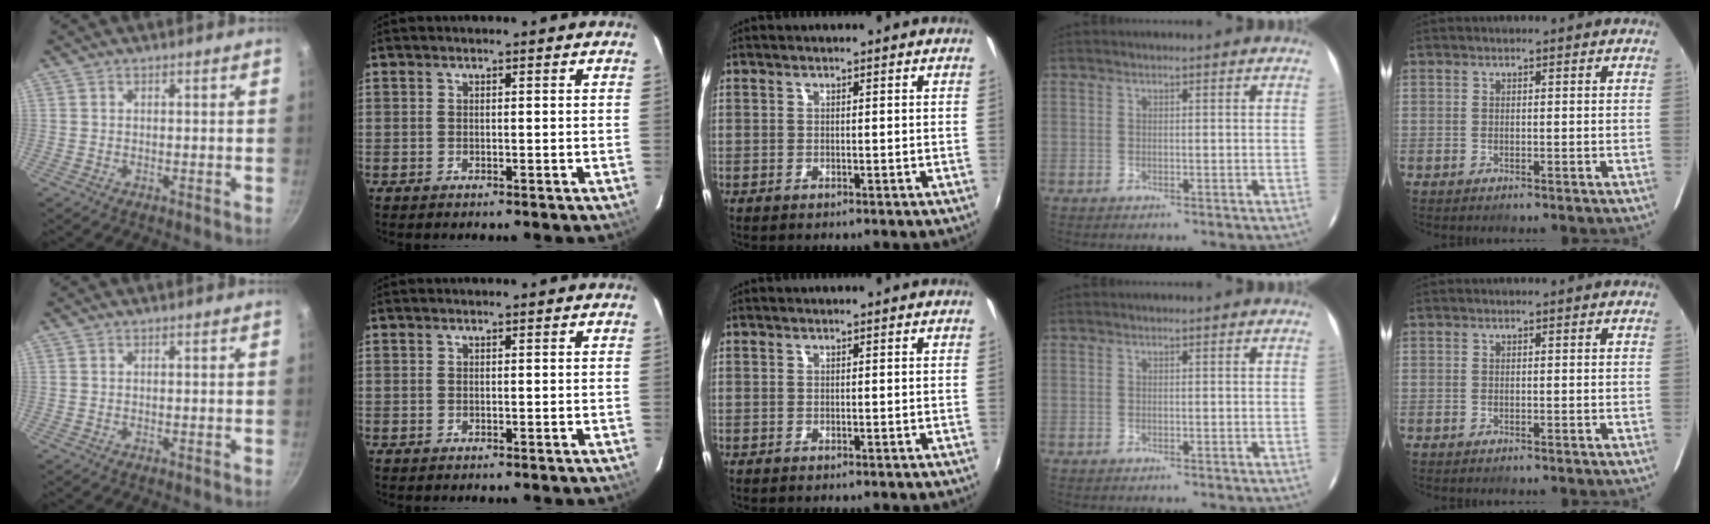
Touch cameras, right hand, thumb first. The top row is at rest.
{}